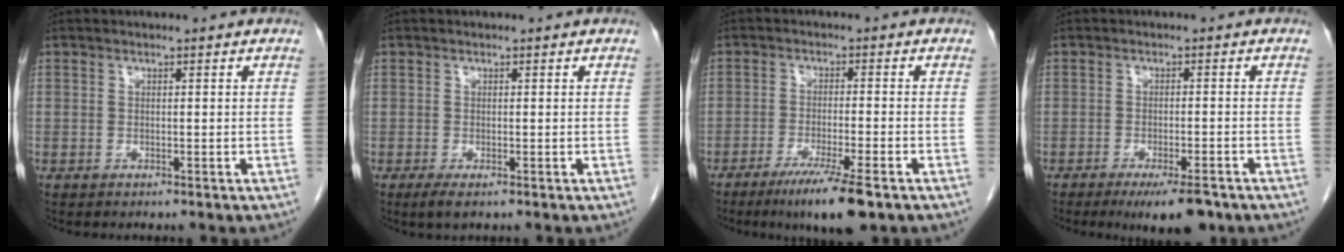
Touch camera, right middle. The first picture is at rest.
{"total": 1.9, "force": [-1.1, 0.5, 1.5], "torque": [-0.028, -0.005, -0.018]}
{"total": 8.5, "force": [-5.6, 0.1, 6.4], "torque": [-0.106, -0.022, -0.089]}
{"total": 6.7, "force": [-4.8, 1.4, 4.4], "torque": [-0.062, -0.011, -0.071]}